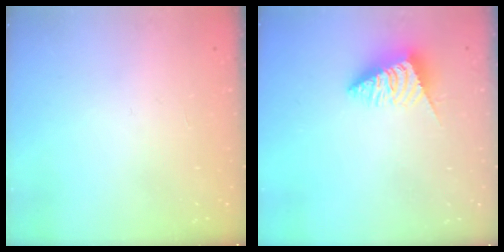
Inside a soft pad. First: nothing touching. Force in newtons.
{"total": 3.8, "press": 3.7, "slide": 0.6}